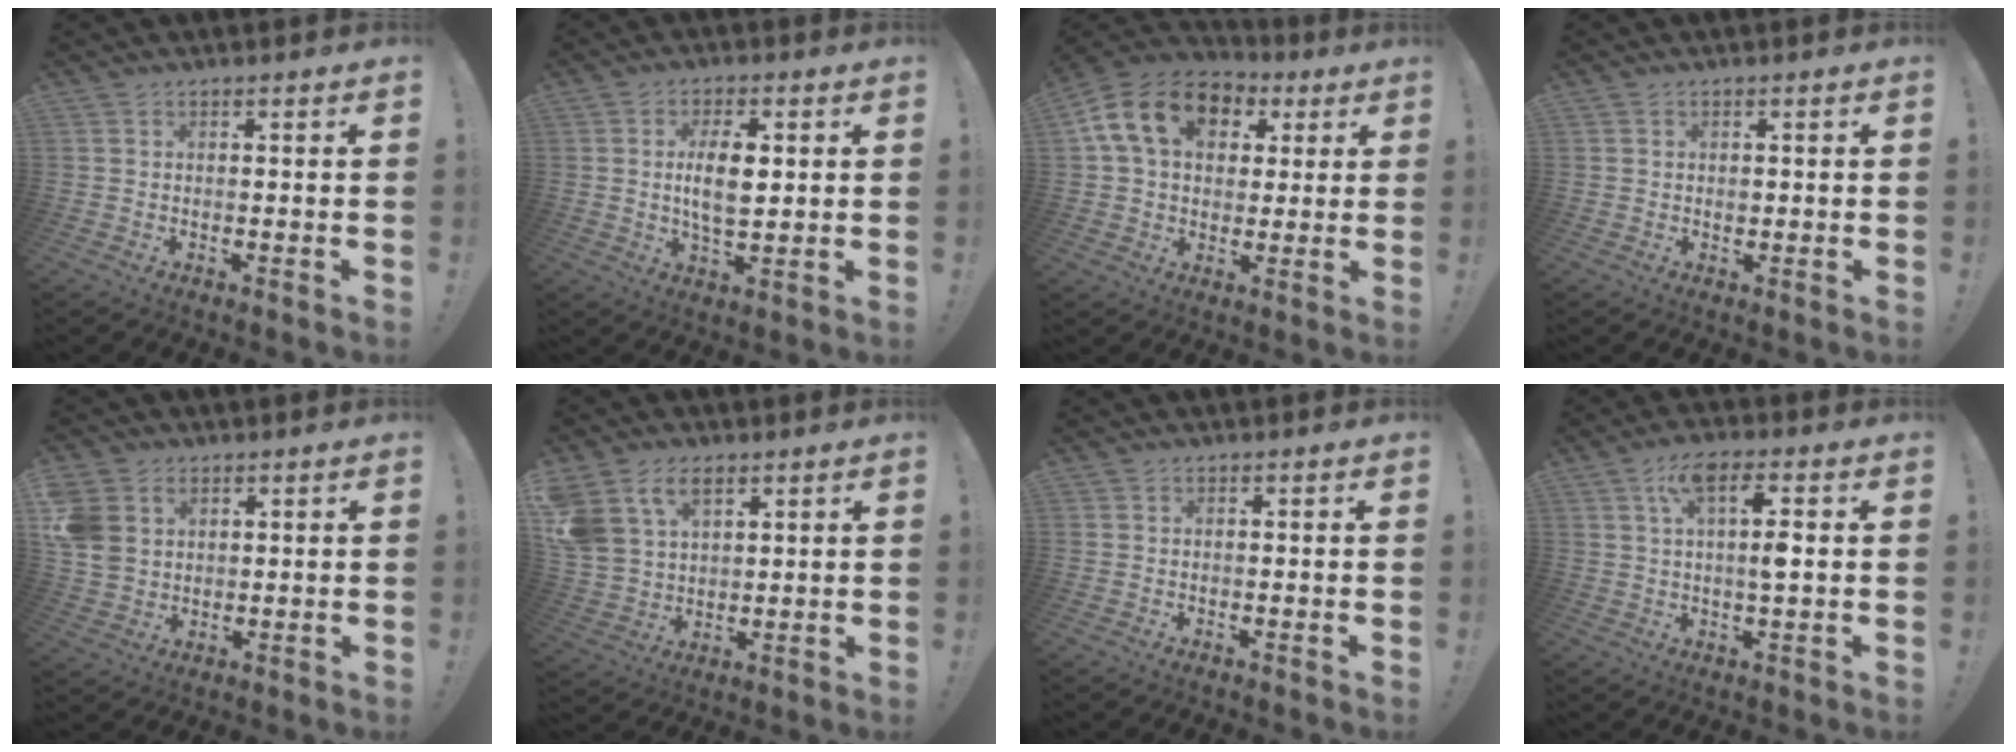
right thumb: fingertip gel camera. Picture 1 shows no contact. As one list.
[{"total": 9.3, "force": [1.3, 4.3, 8.1], "torque": [-0.147, -0.006, 0.015]}, {"total": 16.6, "force": [5.2, 11.9, 10.4], "torque": [-0.174, 0.004, 0.099]}, {"total": 0.8, "force": [-0.1, 0.7, 0.2], "torque": [-0.002, 0.001, -0.002]}, {"total": 8.8, "force": [3.0, 7.1, 4.2], "torque": [-0.090, -0.010, 0.063]}, {"total": 11.6, "force": [6.5, 7.7, 5.8], "torque": [-0.118, -0.023, 0.132]}, {"total": 0.0}, {"total": 9.0, "force": [2.4, 2.4, 8.3], "torque": [-0.135, 0.003, 0.035]}]